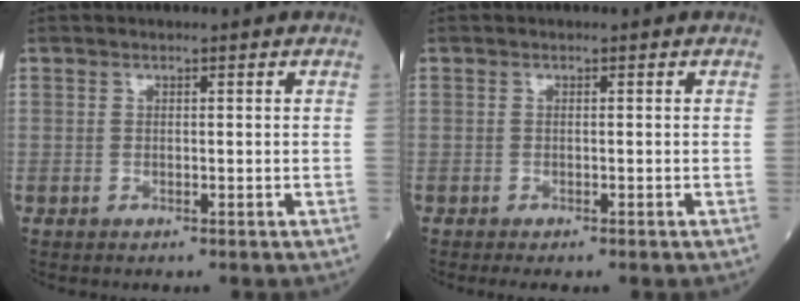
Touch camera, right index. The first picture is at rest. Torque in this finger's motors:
{"motor_torque": [-0.38, -0.74, 0.26, 0.05]}